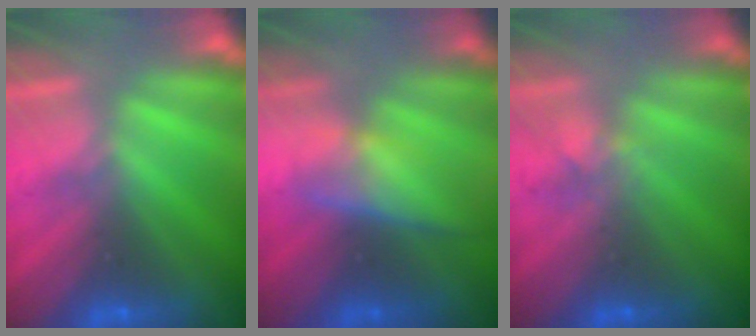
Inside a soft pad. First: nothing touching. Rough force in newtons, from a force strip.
{"total": 3.0}
{"total": 1.8}